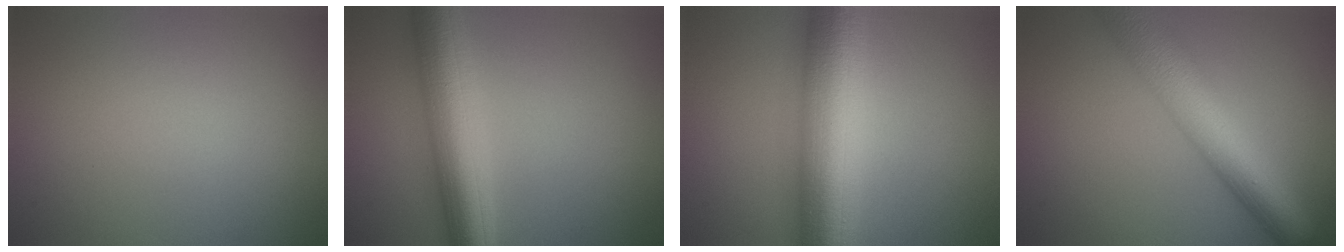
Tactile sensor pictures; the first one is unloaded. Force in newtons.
{"total": 8.0, "press": 8.0, "slide": 0.1}
{"total": 12.2, "press": 12.2, "slide": 0.1}
{"total": 8.7, "press": 8.7, "slide": 0.4}